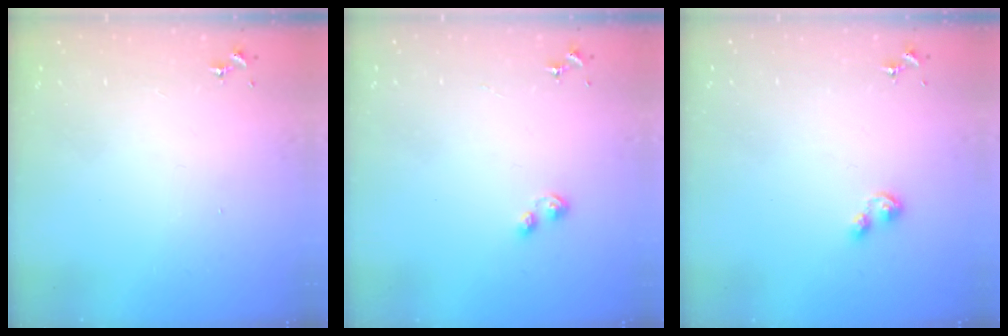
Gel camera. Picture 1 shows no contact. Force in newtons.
{"total": 3.8, "press": 3.8, "slide": 0.5}
{"total": 3.0, "press": 3.0, "slide": 0.4}